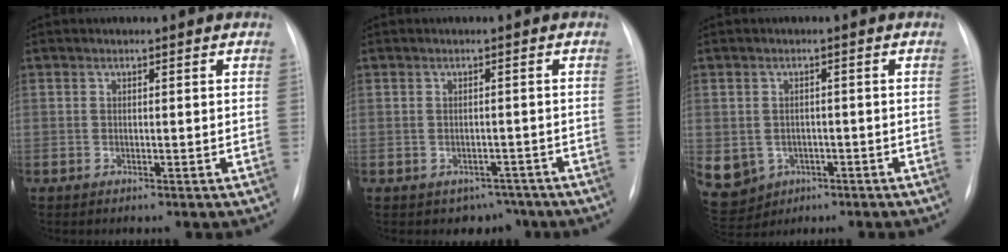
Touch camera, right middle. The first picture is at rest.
{"total": 3.7, "force": [-2.8, 2.5, 0.2], "torque": [0.009, 0.013, -0.031]}
{"total": 17.8, "force": [-6.5, 15.3, 6.4], "torque": [-0.213, 0.005, -0.075]}